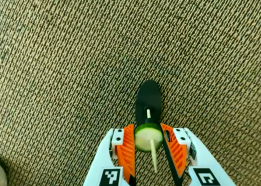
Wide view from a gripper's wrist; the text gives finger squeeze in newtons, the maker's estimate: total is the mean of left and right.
{"total": 8.5, "left": 8.9, "right": 8.0}